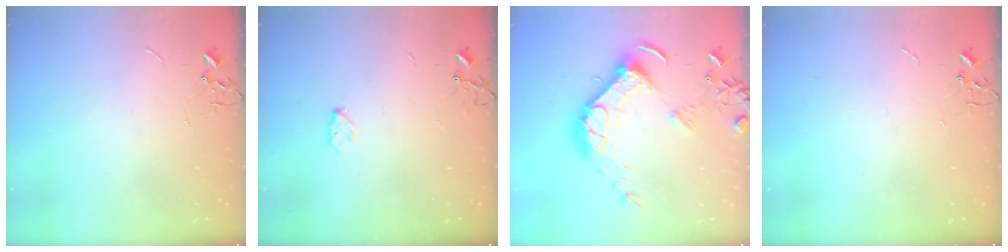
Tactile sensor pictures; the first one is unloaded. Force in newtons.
{"total": 3.9, "press": 3.8, "slide": 0.5}
{"total": 16.2, "press": 16.1, "slide": 1.7}
{"total": 0.0}